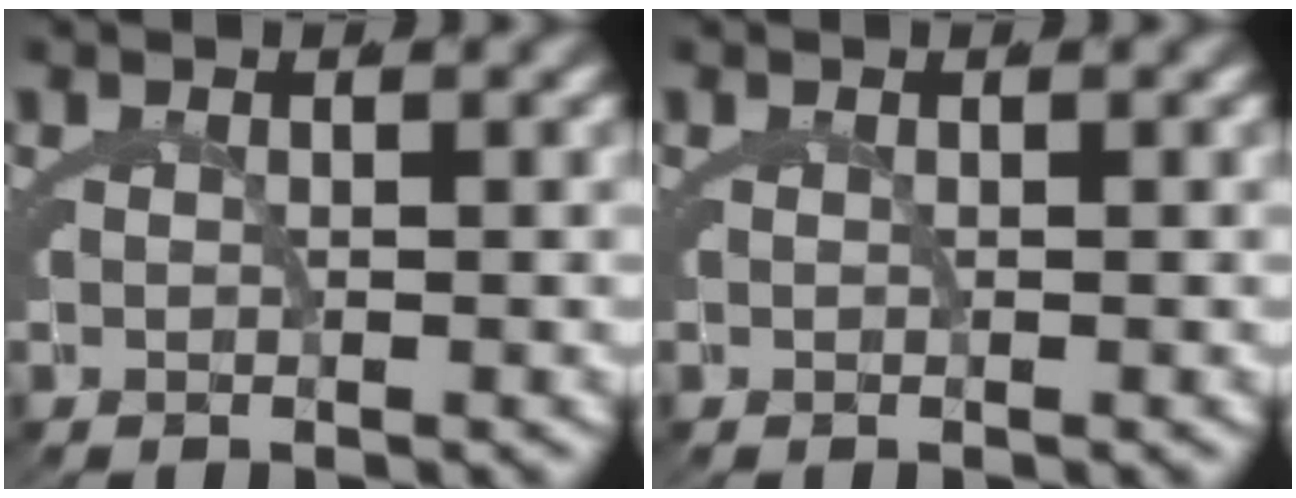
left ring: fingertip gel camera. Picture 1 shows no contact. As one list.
[{"total": 0.0}]